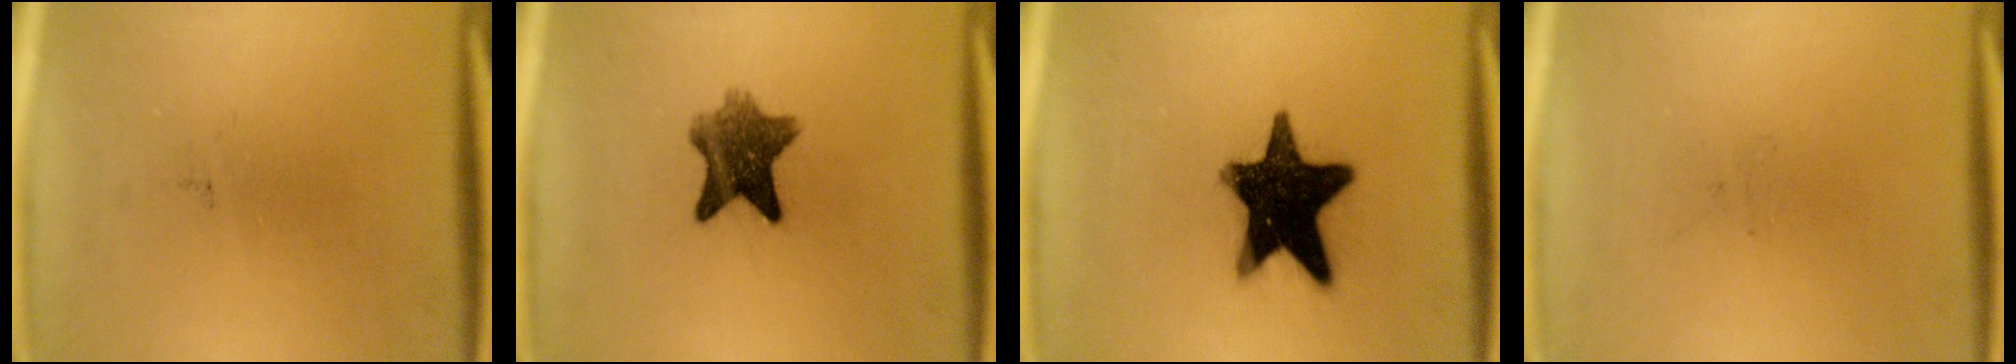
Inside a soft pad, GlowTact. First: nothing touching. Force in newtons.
{"total": 7.9}
{"total": 17.9}
{"total": 0.0}